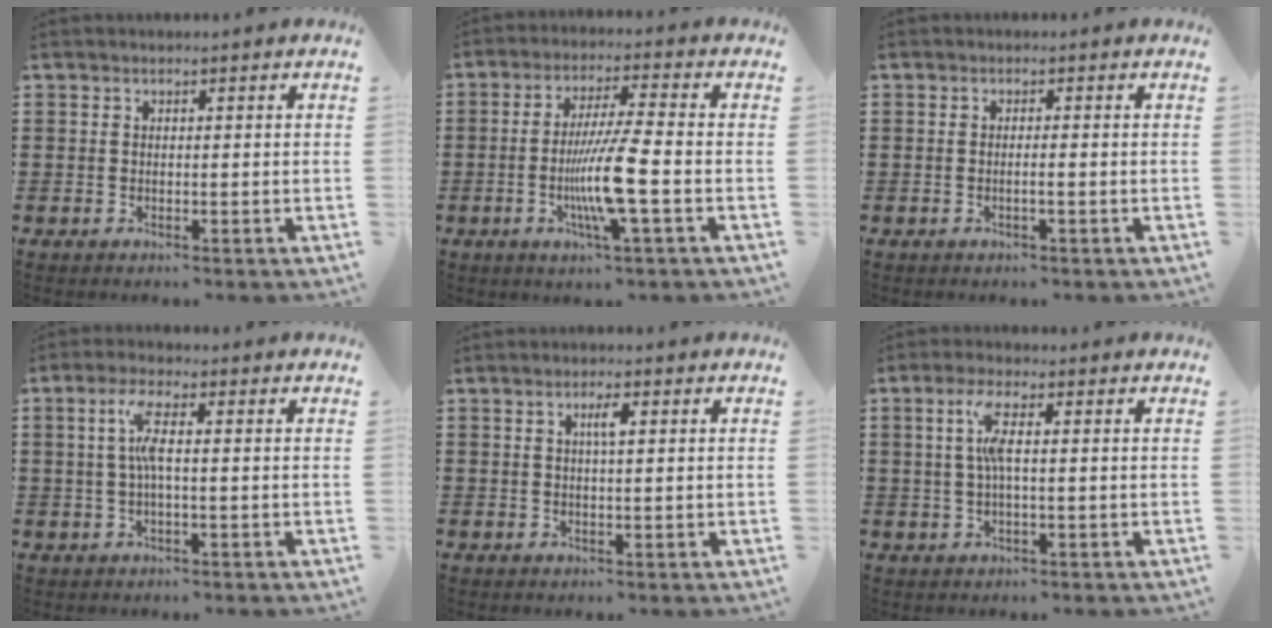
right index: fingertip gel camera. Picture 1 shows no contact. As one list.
[{"total": 9.2, "force": [-2.6, 0.3, 8.9], "torque": [-0.175, -0.018, -0.054]}, {"total": 1.1, "force": [-0.5, -0.2, 1.0], "torque": [-0.017, -0.005, -0.010]}, {"total": 4.6, "force": [0.2, 0.8, 4.5], "torque": [-0.102, -0.001, -0.004]}, {"total": 2.3, "force": [0.6, 0.4, 2.2], "torque": [-0.043, 0.005, 0.008]}, {"total": 4.3, "force": [0.5, 0.7, 4.2], "torque": [-0.097, -0.003, 0.000]}]